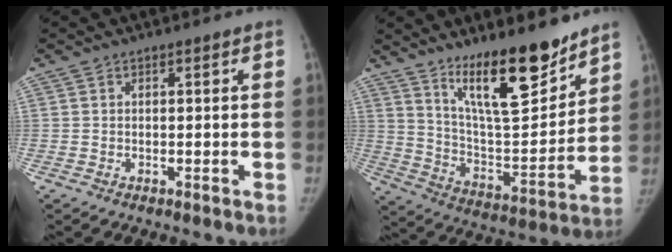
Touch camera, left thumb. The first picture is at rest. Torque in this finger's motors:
{"motor_torque": [0.37, 0.17, 1.42, -1.35, 0.21]}